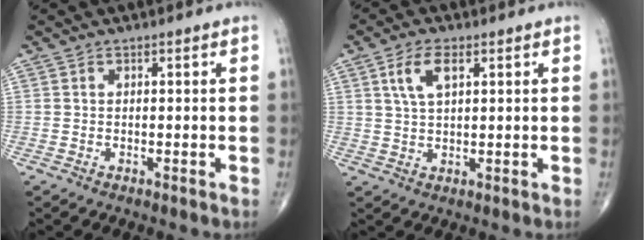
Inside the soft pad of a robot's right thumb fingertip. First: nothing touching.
{"total": 5.7, "force": [2.3, 2.6, 4.5], "torque": [-0.086, -0.003, 0.047]}